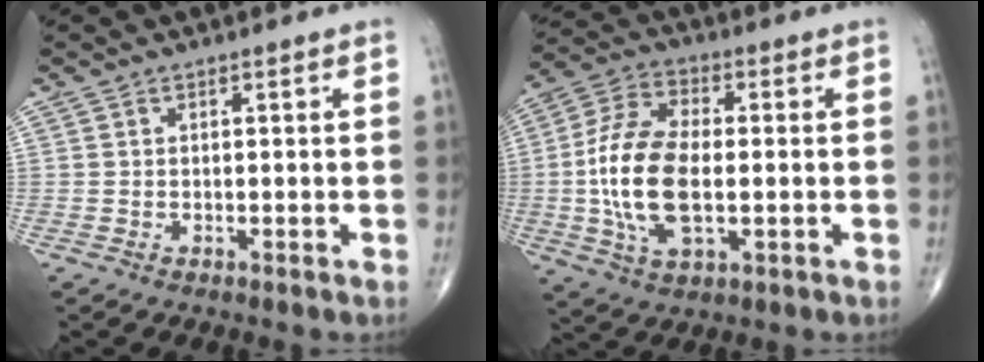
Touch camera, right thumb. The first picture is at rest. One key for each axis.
{"total": 15.5, "fx": -1.2, "fy": 7.8, "fz": 13.4, "tx": -0.274, "ty": 0.007, "tz": -0.024}